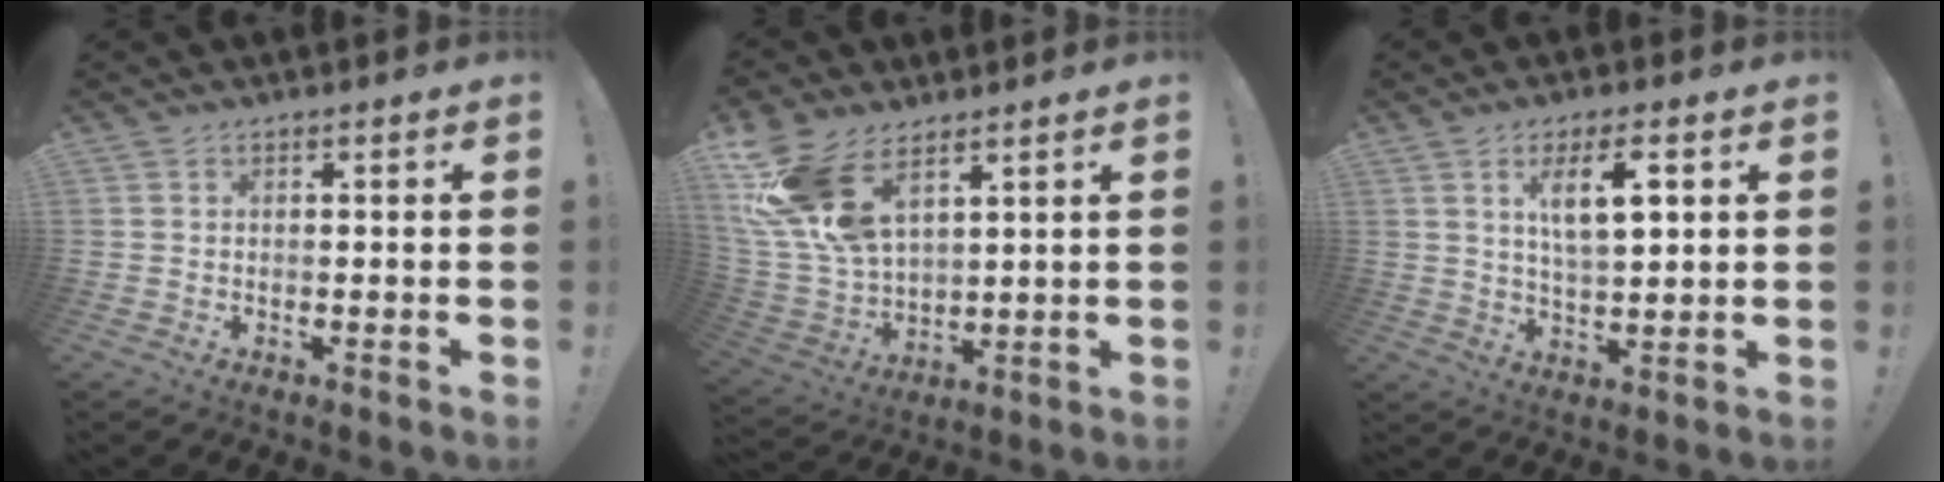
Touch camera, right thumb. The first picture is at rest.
{"total": 16.2, "force": [9.1, 8.8, 10.2], "torque": [-0.224, -0.052, 0.170]}
{"total": 9.7, "force": [3.8, 3.2, 8.3], "torque": [-0.140, -0.003, 0.061]}